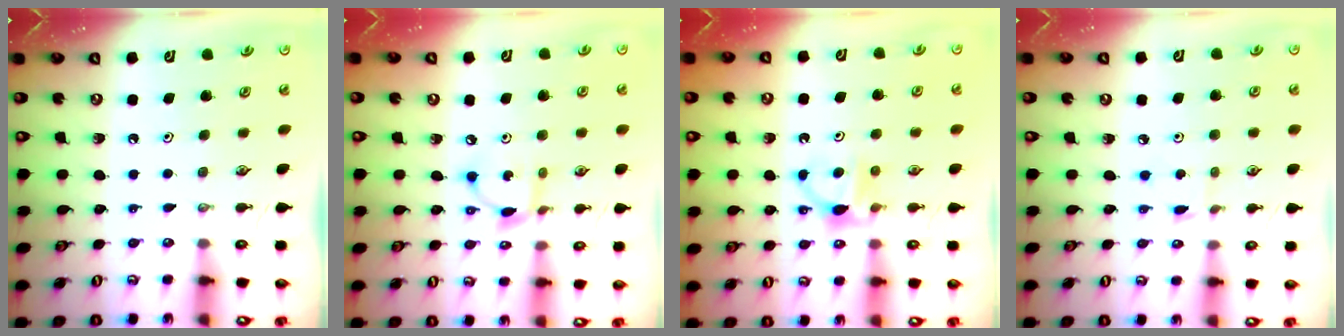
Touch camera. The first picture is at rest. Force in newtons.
{"total": 7.6, "press": 7.6, "slide": 0.3}
{"total": 5.9, "press": 5.8, "slide": 0.8}
{"total": 1.4, "press": 1.4, "slide": 0.2}